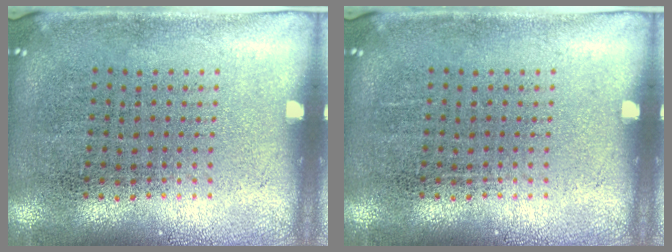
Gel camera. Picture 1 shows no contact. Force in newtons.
{"total": 0.0}